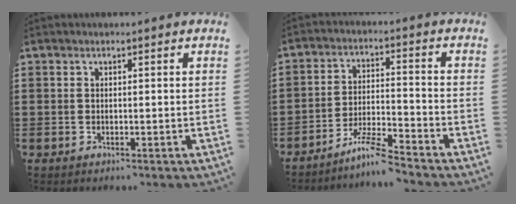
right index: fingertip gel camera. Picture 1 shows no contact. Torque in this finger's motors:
{"motor_torque": [0.73, 0.56, 0.00, -0.01]}